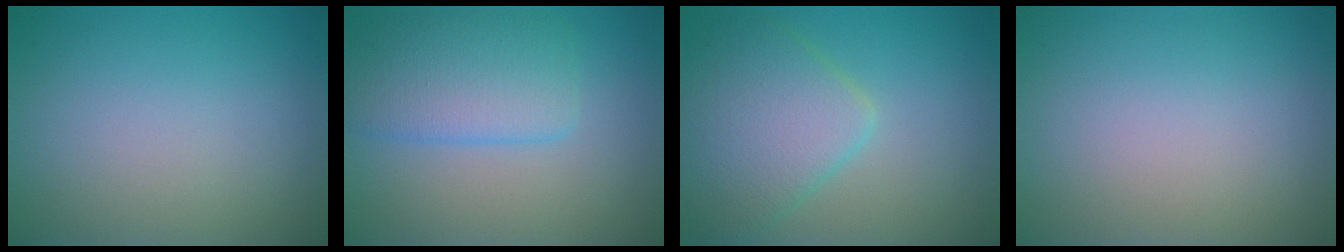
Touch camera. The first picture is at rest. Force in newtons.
{"total": 4.5, "press": 4.5, "slide": 0.3}
{"total": 5.7, "press": 5.7, "slide": 0.2}
{"total": 0.0}